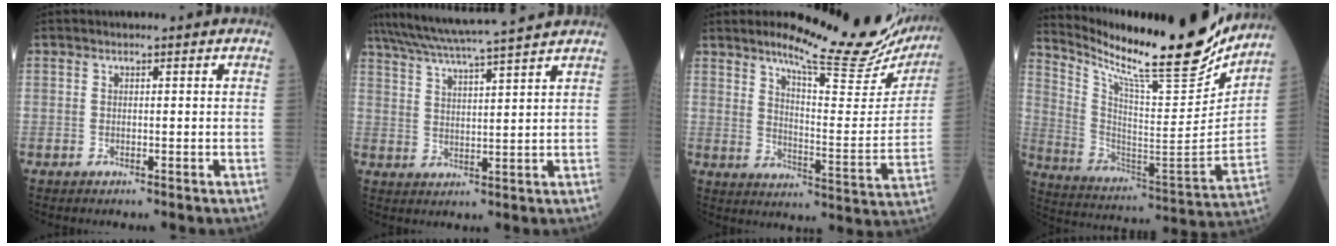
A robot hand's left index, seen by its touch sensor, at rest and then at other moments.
{"total": 15.0, "force": [13.1, -0.7, 7.2], "torque": [-0.137, 0.022, 0.198]}
{"total": 19.4, "force": [16.7, 2.9, 9.4], "torque": [-0.128, -0.054, 0.214]}
{"total": 24.1, "force": [20.5, 2.0, 12.5], "torque": [-0.225, -0.063, 0.316]}